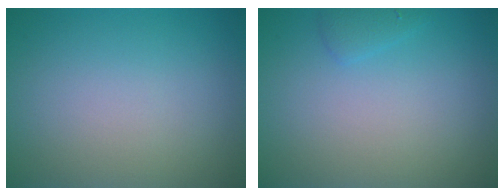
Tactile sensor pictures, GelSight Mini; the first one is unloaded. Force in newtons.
{"total": 1.0, "press": 1.0, "slide": 0.1}